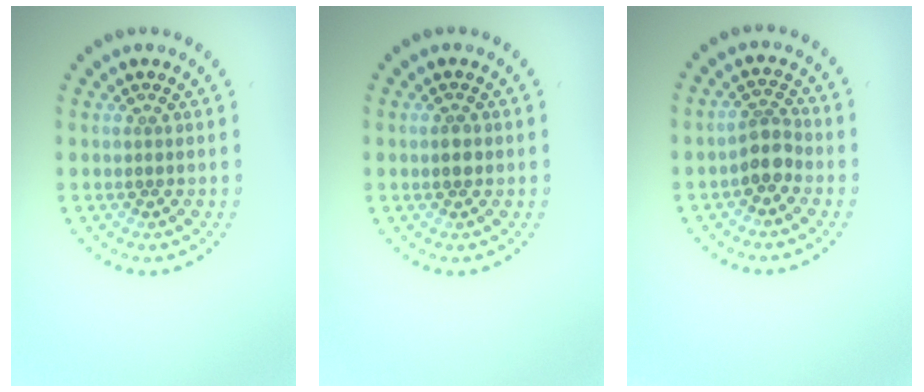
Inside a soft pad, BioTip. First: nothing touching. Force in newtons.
{"total": 1.5, "press": 1.5, "slide": 0.1}
{"total": 2.3, "press": 2.1, "slide": 1.1}